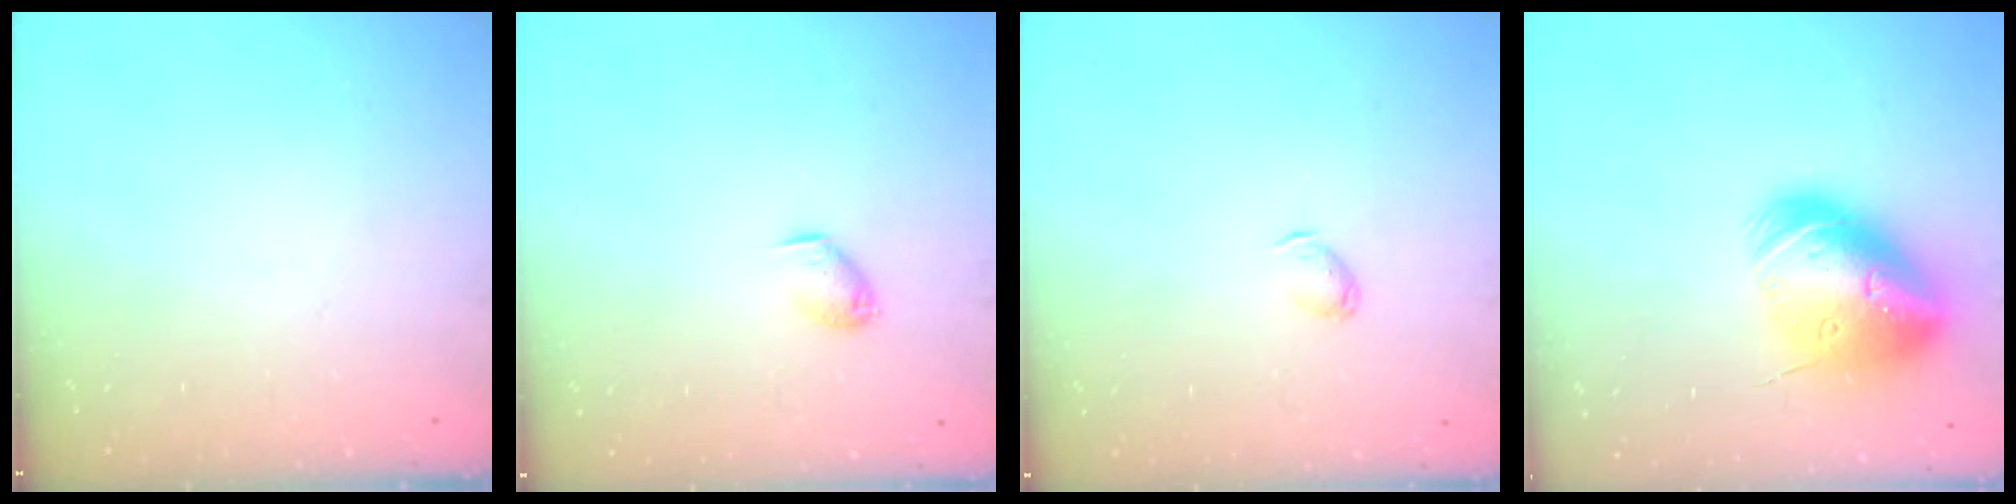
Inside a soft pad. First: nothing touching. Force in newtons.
{"total": 5.9, "press": 5.9, "slide": 0.7}
{"total": 2.7, "press": 2.7, "slide": 0.5}
{"total": 25.7, "press": 25.4, "slide": 4.0}